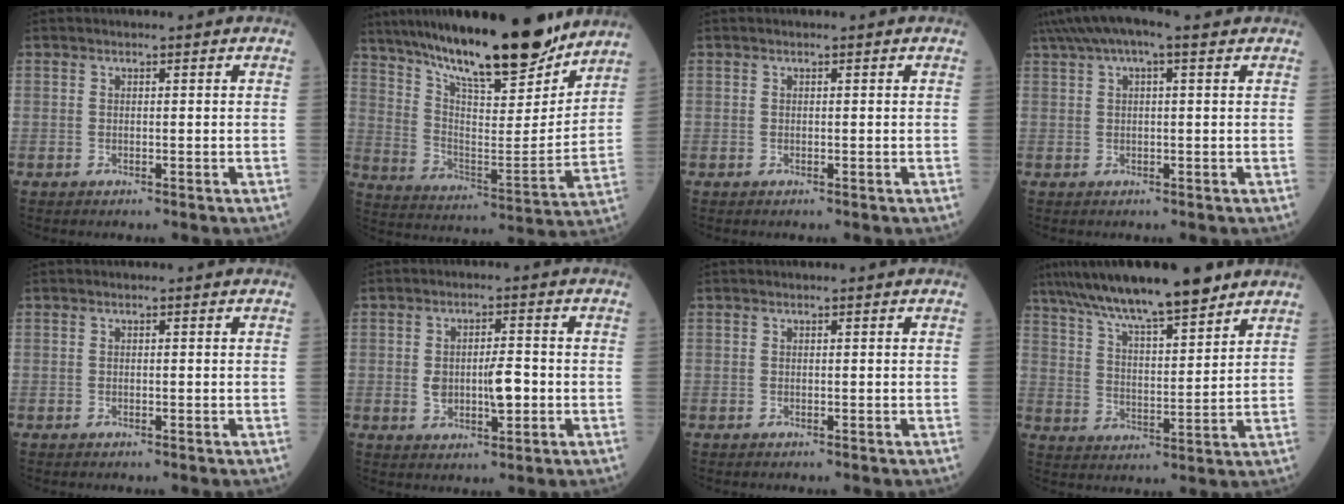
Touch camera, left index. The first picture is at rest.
{"total": 23.3, "force": [19.1, 3.9, 12.7], "torque": [-0.218, -0.012, 0.307]}
{"total": 0.0}
{"total": 7.4, "force": [4.8, 1.7, 5.4], "torque": [-0.101, 0.053, 0.078]}
{"total": 0.0}
{"total": 6.2, "force": [-0.8, 2.5, 5.7], "torque": [-0.104, 0.004, -0.007]}
{"total": 0.0}
{"total": 15.2, "force": [12.1, 1.9, 9.1], "torque": [-0.154, 0.024, 0.207]}